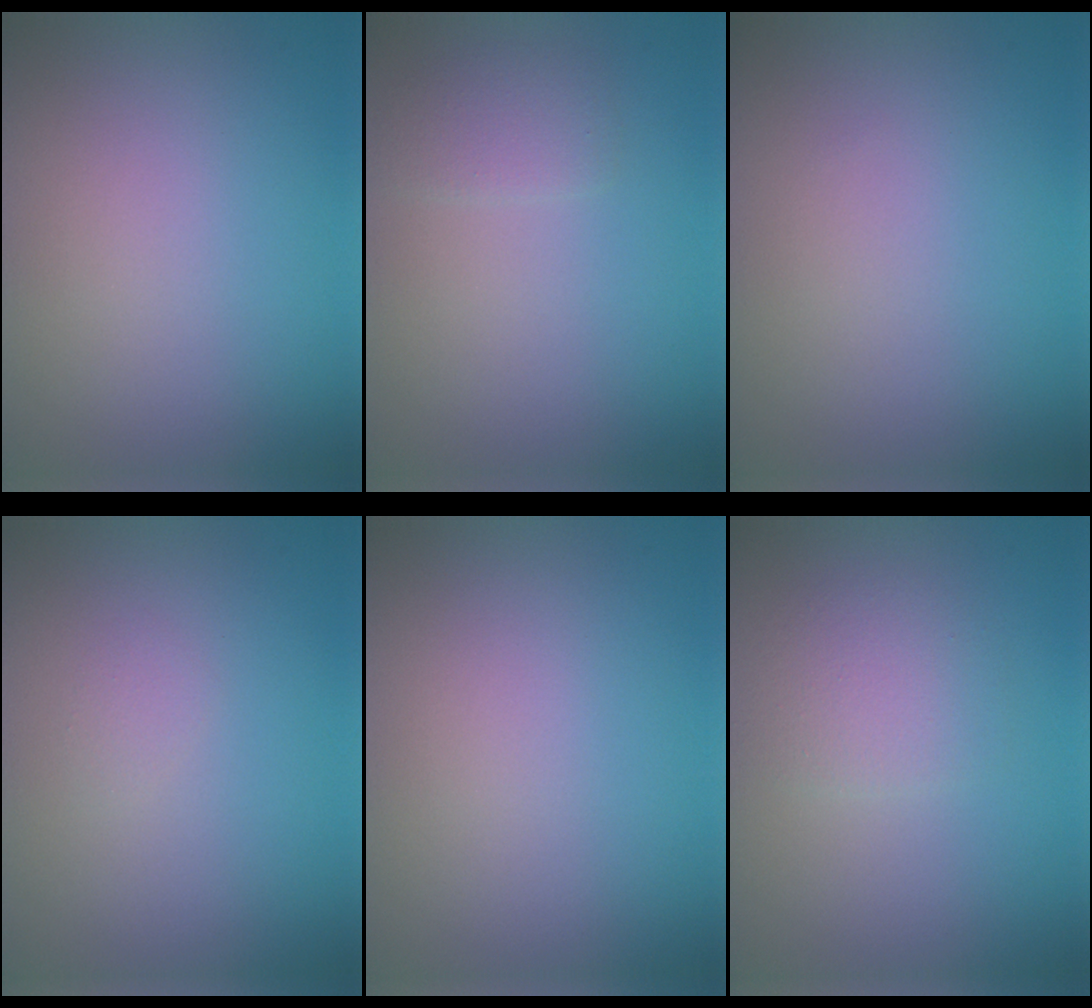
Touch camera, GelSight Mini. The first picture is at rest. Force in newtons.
{"total": 1.5, "press": 1.5, "slide": 0.0}
{"total": 0.0}
{"total": 0.6, "press": 0.6, "slide": 0.0}
{"total": 0.0}
{"total": 2.3, "press": 2.3, "slide": 0.0}